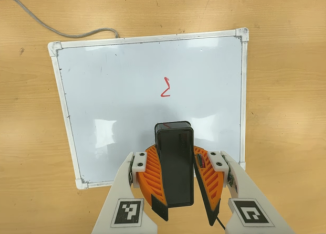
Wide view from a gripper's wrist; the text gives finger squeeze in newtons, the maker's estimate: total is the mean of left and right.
{"total": 10.4, "left": 10.4, "right": 10.5}